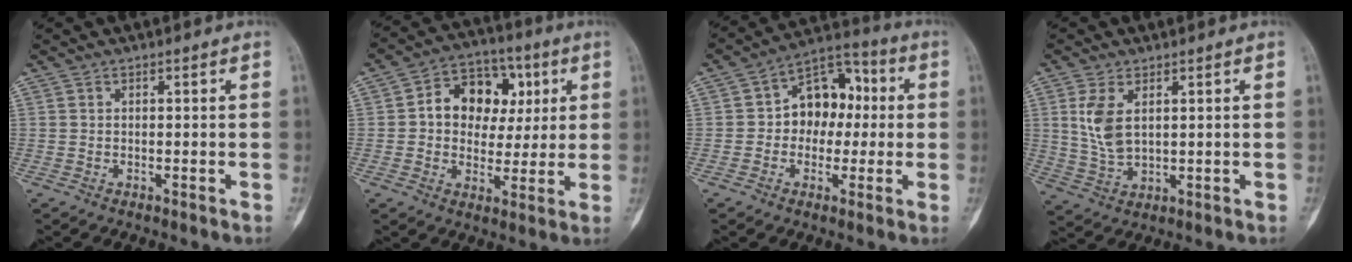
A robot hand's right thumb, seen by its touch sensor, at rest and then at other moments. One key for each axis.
{"total": 13.4, "fx": 2.7, "fy": 10.3, "fz": 8.2, "tx": -0.072, "ty": 0.015, "tz": 0.039}
{"total": 11.8, "fx": 0.5, "fy": 8.8, "fz": 7.9, "tx": -0.069, "ty": 0.038, "tz": -0.003}
{"total": 7.0, "fx": 2.1, "fy": 3.7, "fz": 5.6, "tx": -0.114, "ty": -0.008, "tz": 0.054}